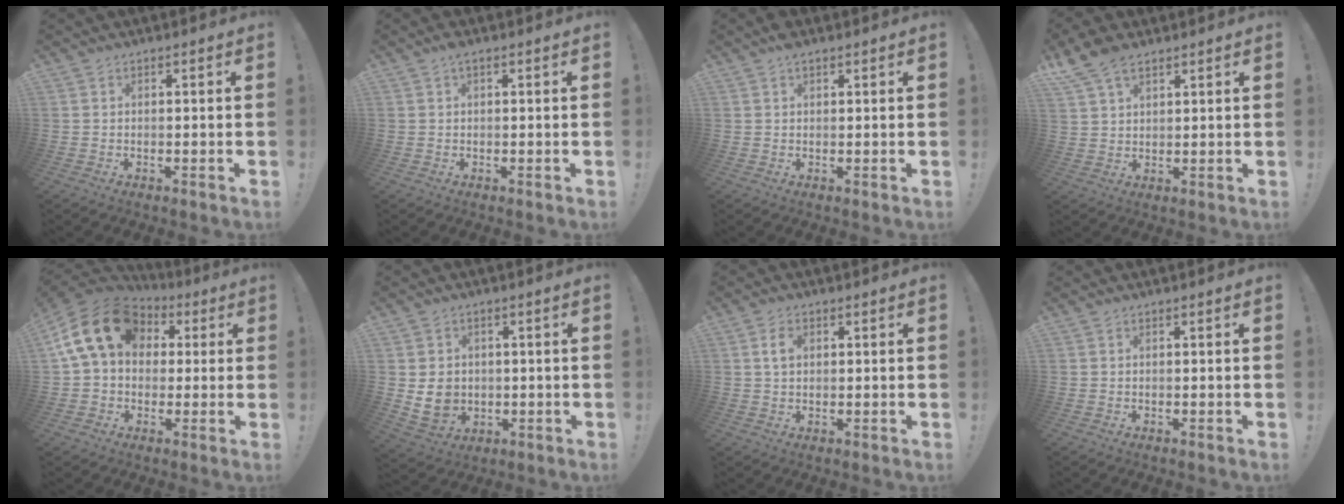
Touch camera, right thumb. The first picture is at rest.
{"total": 1.2, "force": [0.5, 0.4, 1.0], "torque": [-0.020, 0.002, 0.008]}
{"total": 2.5, "force": [1.7, 1.2, 1.5], "torque": [-0.022, -0.006, 0.029]}
{"total": 8.3, "force": [5.5, 4.4, 4.4], "torque": [-0.076, -0.019, 0.109]}
{"total": 17.6, "force": [4.8, 12.8, 11.1], "torque": [-0.192, -0.005, 0.087]}
{"total": 7.5, "force": [0.2, 6.6, 3.5], "torque": [-0.064, 0.001, 0.007]}
{"total": 4.0, "force": [1.2, 2.3, 3.1], "torque": [-0.054, 0.003, 0.019]}
{"total": 0.0}